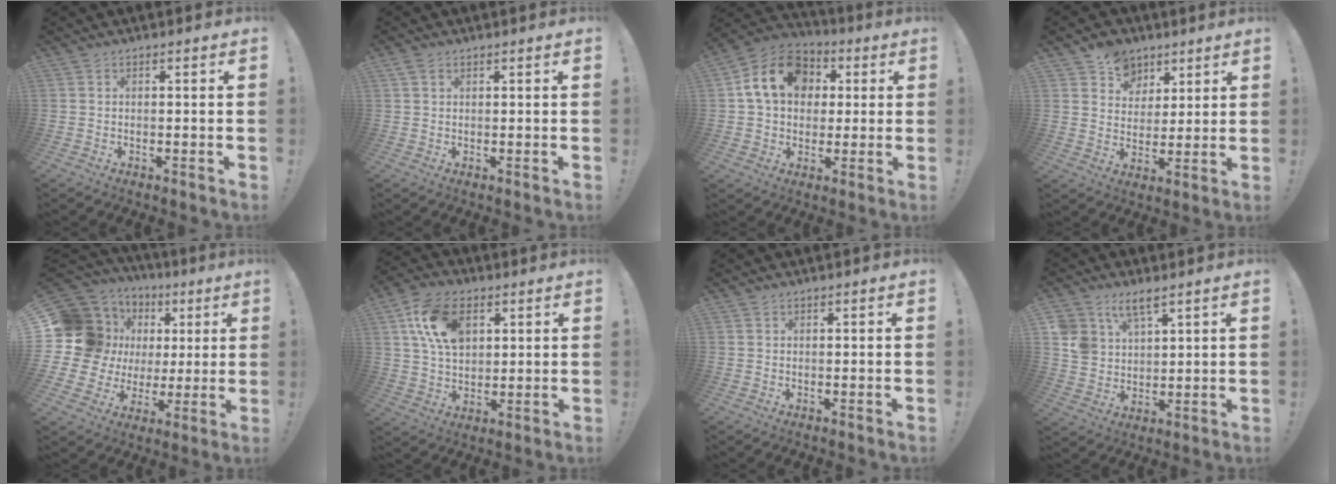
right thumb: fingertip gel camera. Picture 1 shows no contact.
{"total": 1.9, "force": [1.2, 1.2, 1.0], "torque": [-0.021, 0.002, 0.023]}
{"total": 16.5, "force": [4.6, 12.7, 9.5], "torque": [-0.138, 0.003, 0.090]}
{"total": 9.2, "force": [5.3, 7.3, 1.5], "torque": [-0.016, -0.041, 0.103]}
{"total": 15.1, "force": [3.4, 13.3, 6.3], "torque": [-0.085, -0.022, 0.098]}
{"total": 15.0, "force": [5.6, 10.0, 9.7], "torque": [-0.166, -0.001, 0.109]}
{"total": 0.0}
{"total": 8.3, "force": [6.1, 4.7, 3.0], "torque": [-0.058, -0.034, 0.120]}